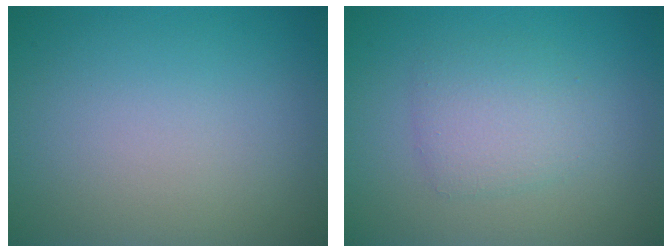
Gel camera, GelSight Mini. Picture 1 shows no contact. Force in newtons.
{"total": 2.7, "press": 2.7, "slide": 0.1}